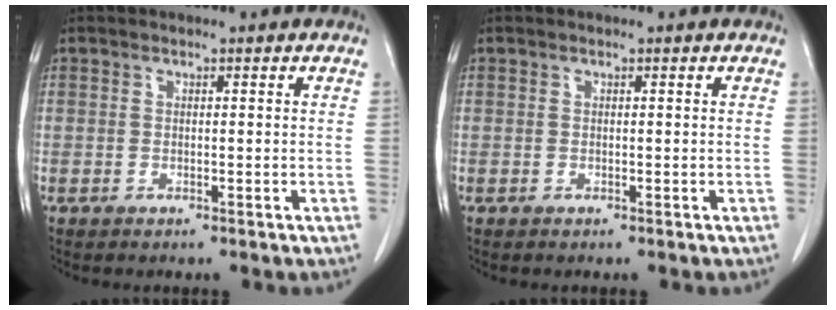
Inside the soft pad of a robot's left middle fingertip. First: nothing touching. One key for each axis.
{"total": 0.0}